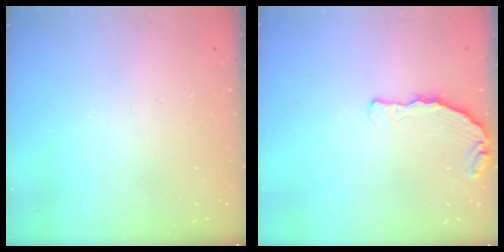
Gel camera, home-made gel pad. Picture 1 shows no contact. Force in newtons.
{"total": 6.2, "press": 5.4, "slide": 3.1}